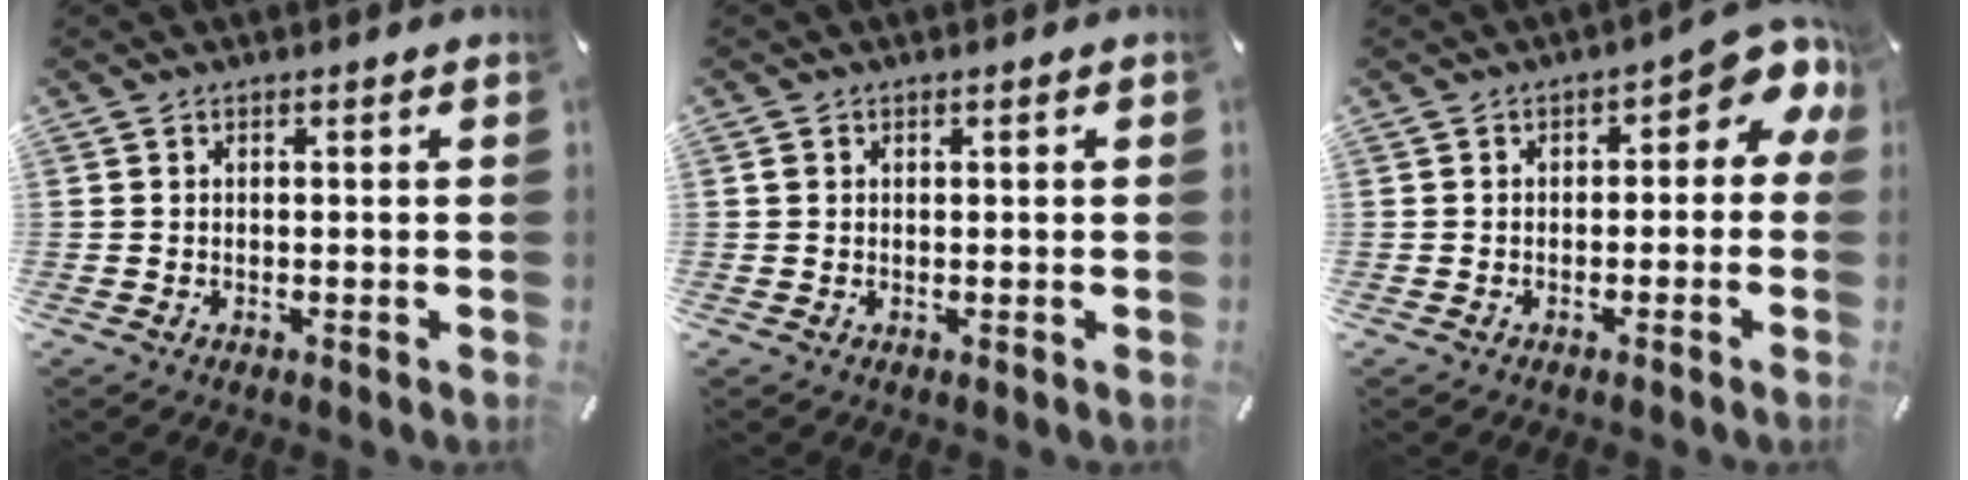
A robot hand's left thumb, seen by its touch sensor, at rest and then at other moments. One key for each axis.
{"total": 0.7, "fx": 0.1, "fy": 0.7, "fz": 0.0, "tx": -0.001, "ty": 0.005, "tz": 0.001}
{"total": 5.7, "fx": 1.2, "fy": 3.3, "fz": 4.4, "tx": -0.060, "ty": -0.010, "tz": 0.012}